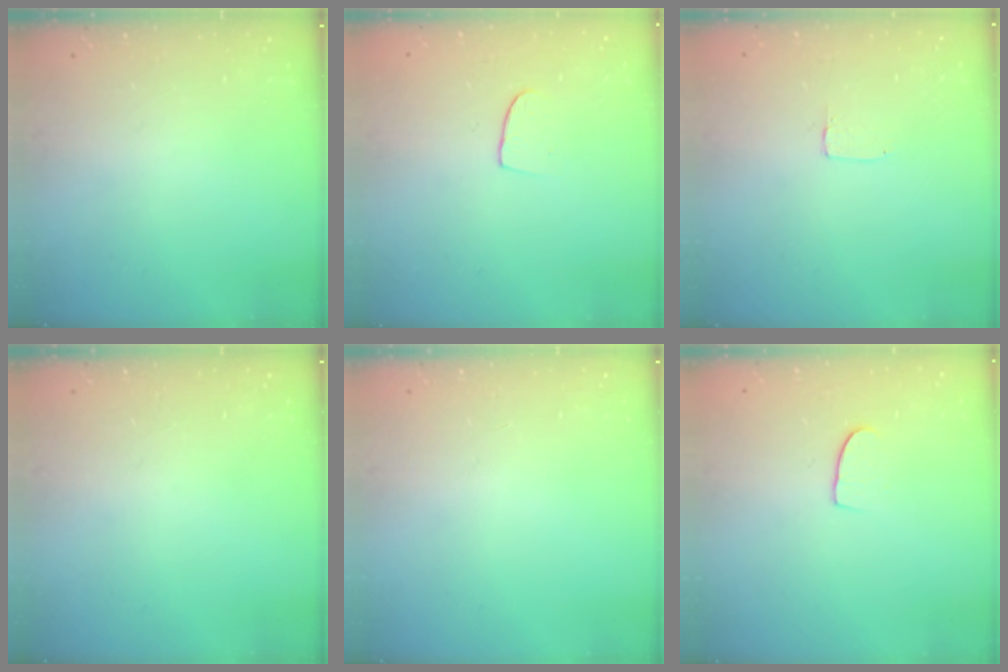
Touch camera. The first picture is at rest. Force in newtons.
{"total": 6.3, "press": 6.3, "slide": 0.5}
{"total": 1.2, "press": 1.2, "slide": 0.0}
{"total": 0.0}
{"total": 0.0}
{"total": 6.1, "press": 6.1, "slide": 0.4}